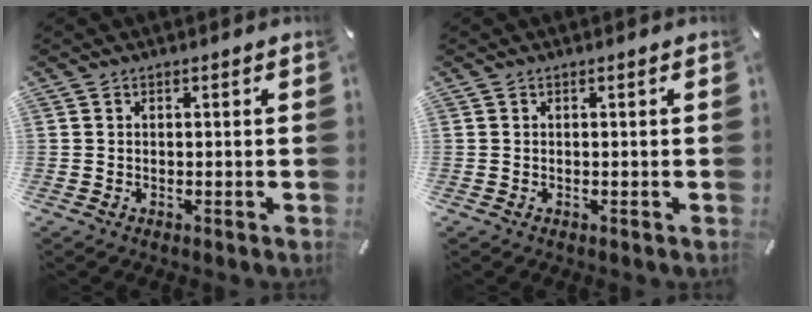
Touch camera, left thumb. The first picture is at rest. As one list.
[{"total": 0.0}]